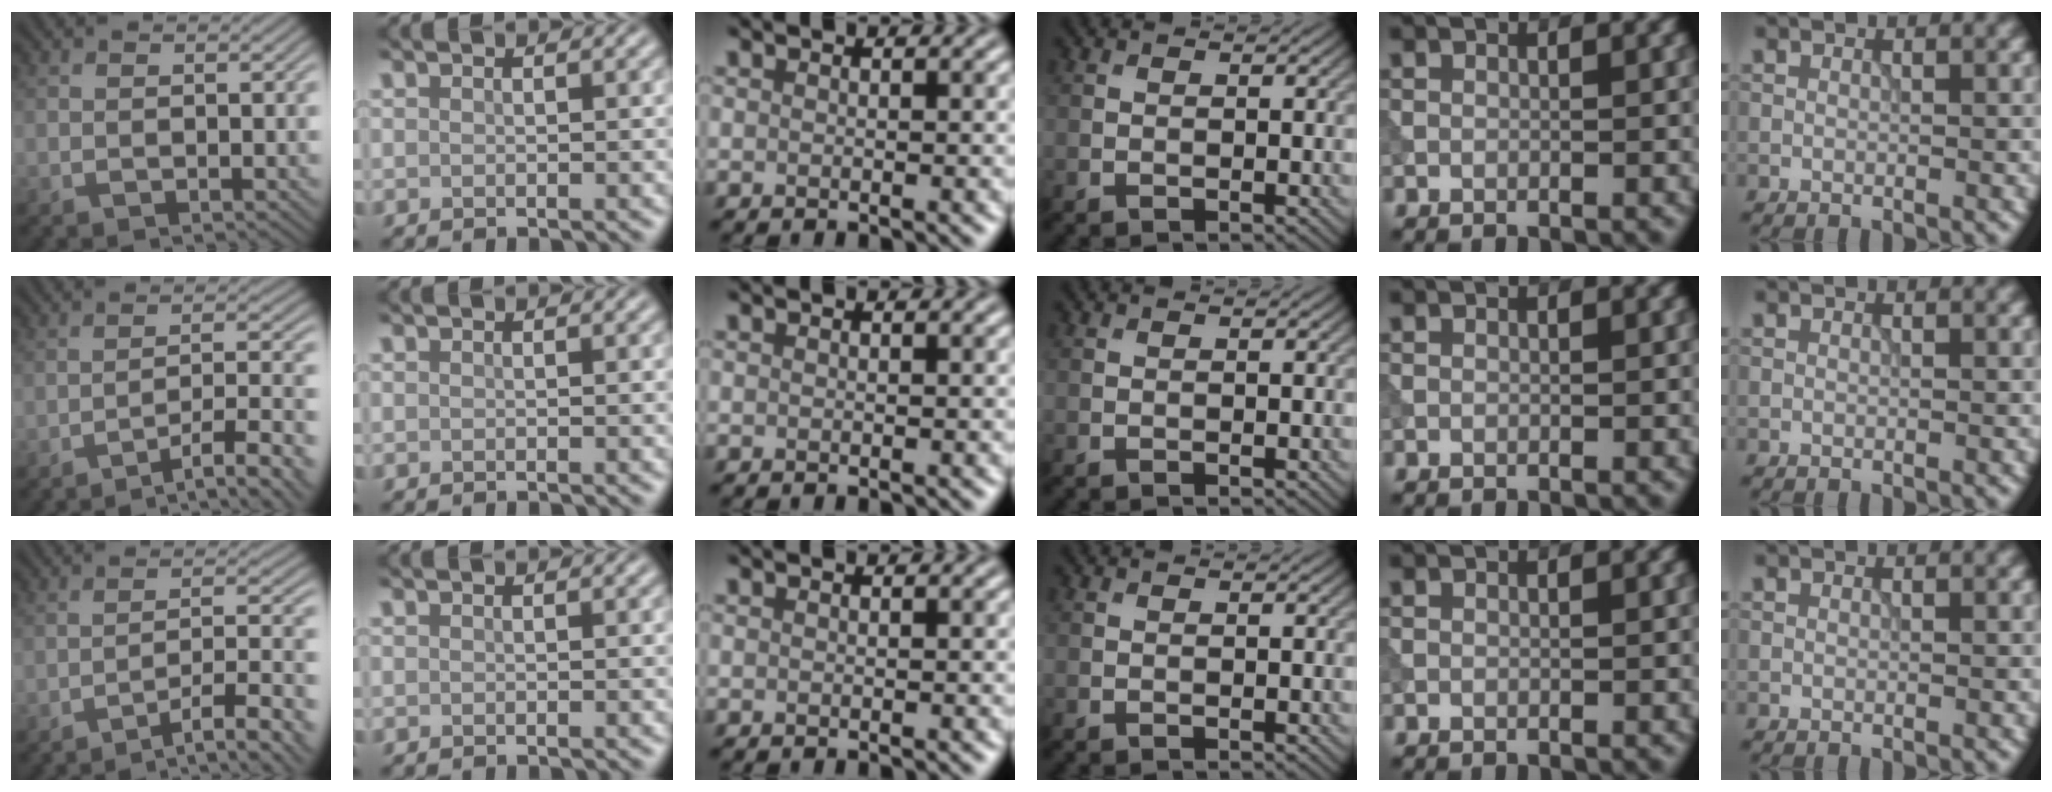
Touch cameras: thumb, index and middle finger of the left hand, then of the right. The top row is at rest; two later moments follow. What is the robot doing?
{"motion": "extract", "object": "tissue"}